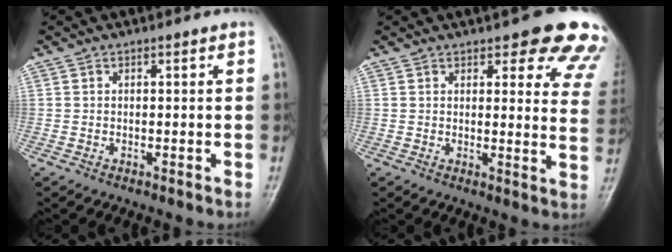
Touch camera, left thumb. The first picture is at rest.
{"total": 15.0, "force": [11.1, 4.9, 8.8], "torque": [-0.050, -0.047, 0.104]}